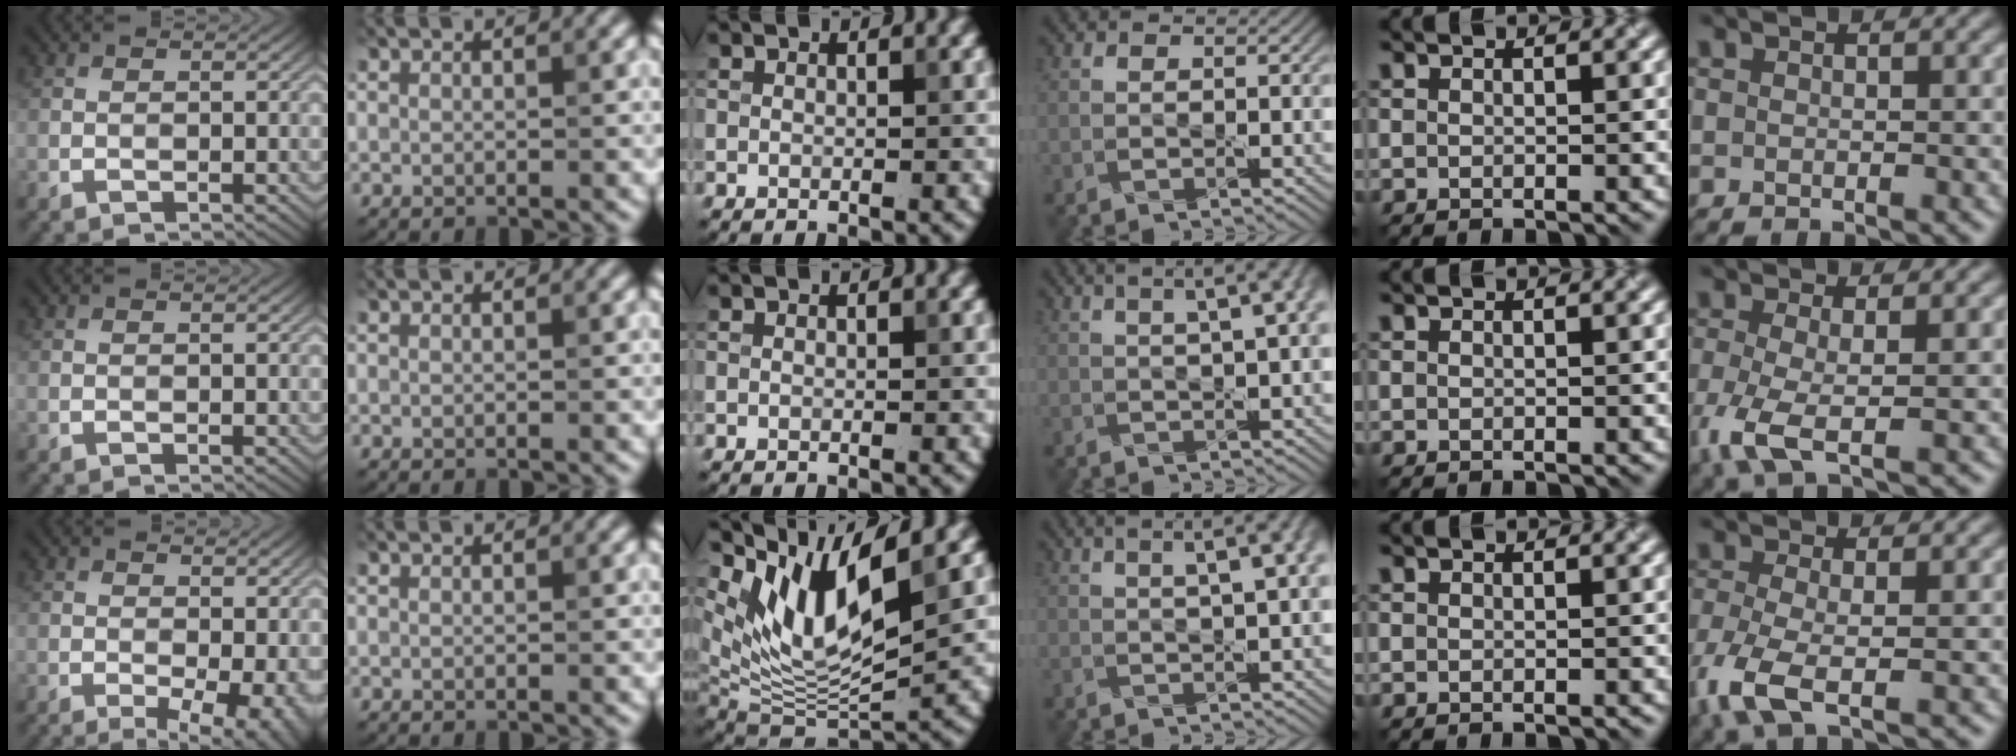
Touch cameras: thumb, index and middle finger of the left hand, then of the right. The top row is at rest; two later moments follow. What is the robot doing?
{"motion": "pour", "object": "sugar"}